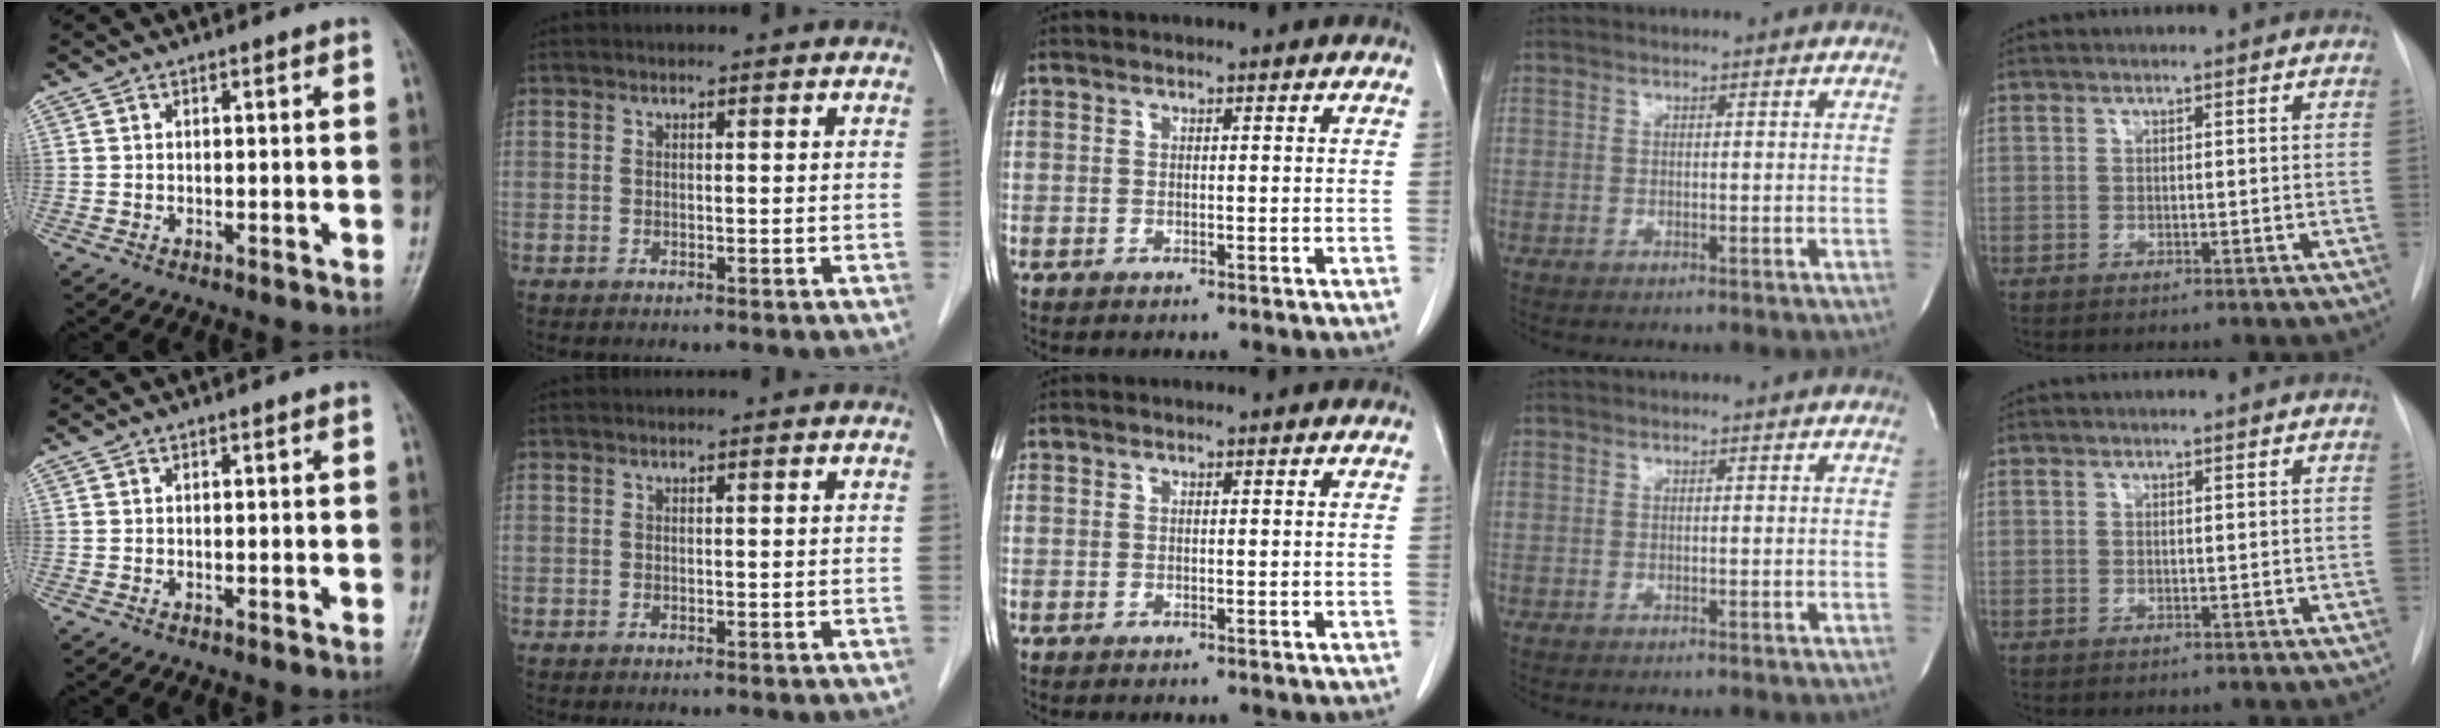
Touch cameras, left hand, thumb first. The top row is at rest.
{}